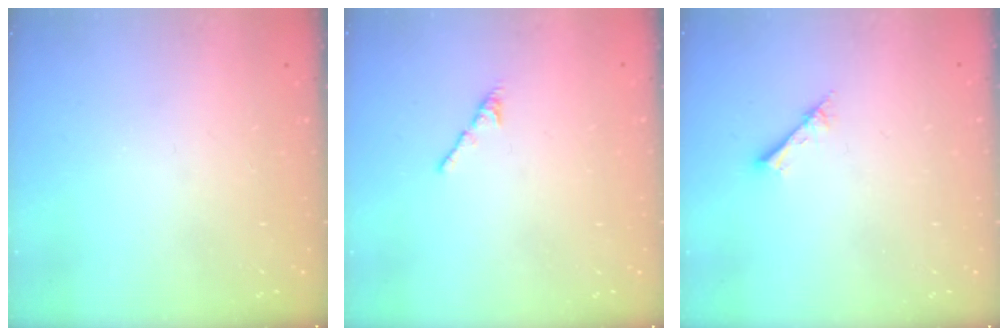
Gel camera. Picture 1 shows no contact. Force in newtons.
{"total": 2.7, "press": 2.6, "slide": 0.8}
{"total": 2.4, "press": 2.4, "slide": 0.3}